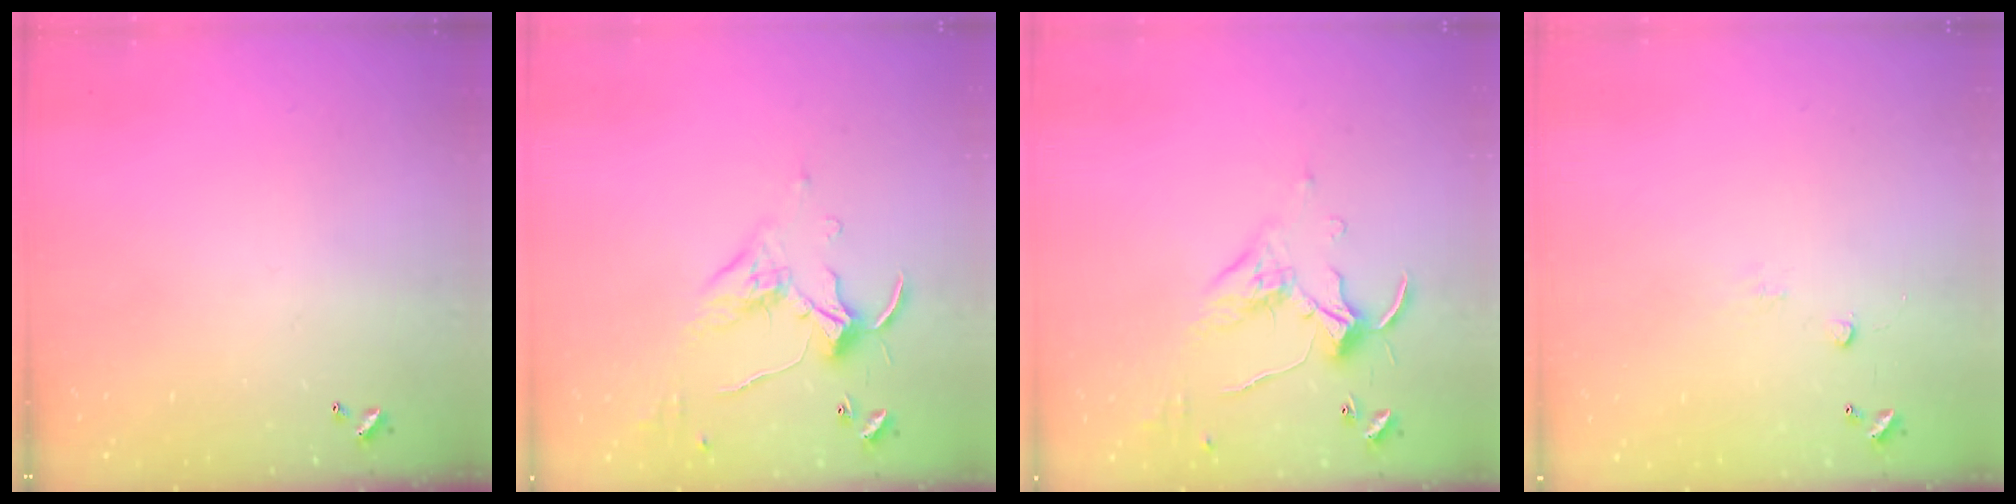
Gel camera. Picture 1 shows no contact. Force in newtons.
{"total": 1.2, "press": 0.8, "slide": 0.8}
{"total": 1.2, "press": 0.8, "slide": 0.8}
{"total": 4.9, "press": 4.9, "slide": 0.7}